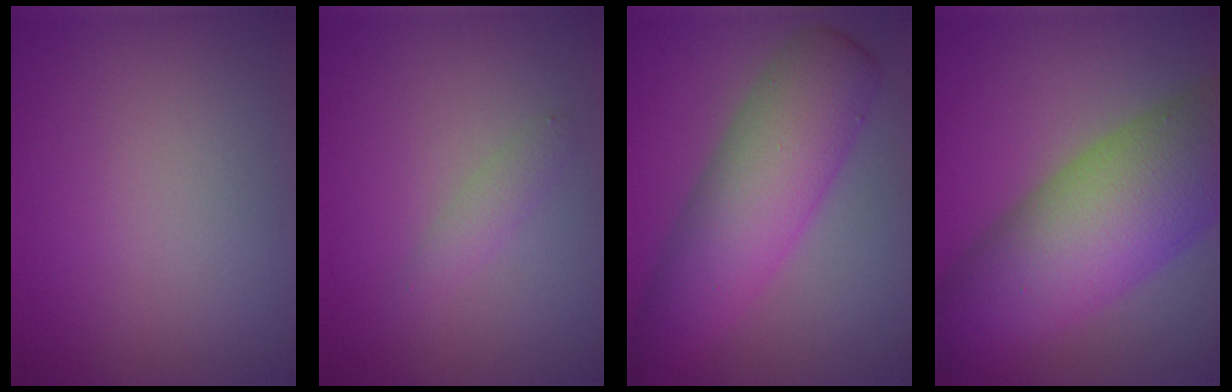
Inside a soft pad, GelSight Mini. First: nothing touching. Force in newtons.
{"total": 1.3, "press": 1.3, "slide": 0.0}
{"total": 8.0, "press": 8.0, "slide": 0.1}
{"total": 13.6, "press": 13.6, "slide": 0.5}